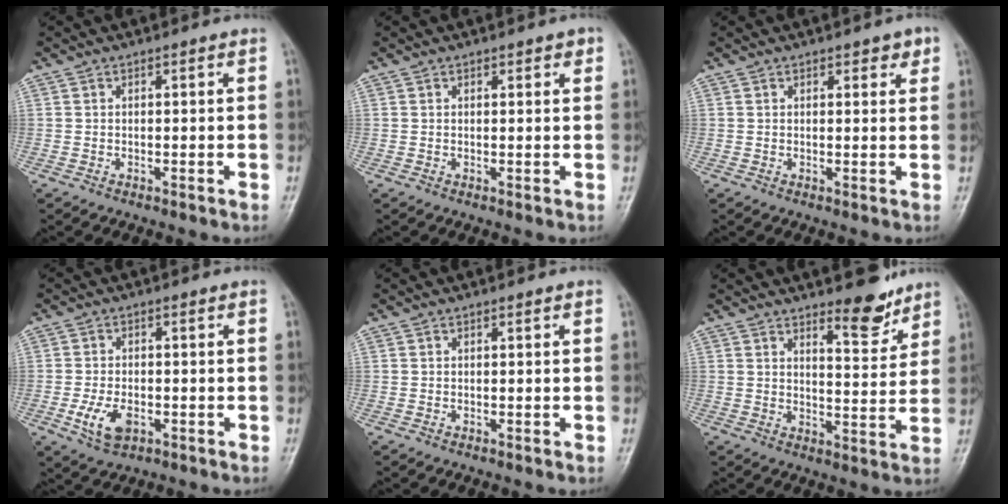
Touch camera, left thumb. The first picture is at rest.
{"total": 1.6, "force": [1.0, 0.7, 1.0], "torque": [-0.003, -0.002, 0.009]}
{"total": 2.6, "force": [1.6, 1.2, 1.6], "torque": [-0.005, -0.006, 0.018]}
{"total": 5.8, "force": [-2.0, 3.4, 4.2], "torque": [-0.083, 0.000, -0.033]}
{"total": 0.0}
{"total": 7.2, "force": [5.6, 2.2, 3.8], "torque": [-0.036, -0.049, 0.083]}